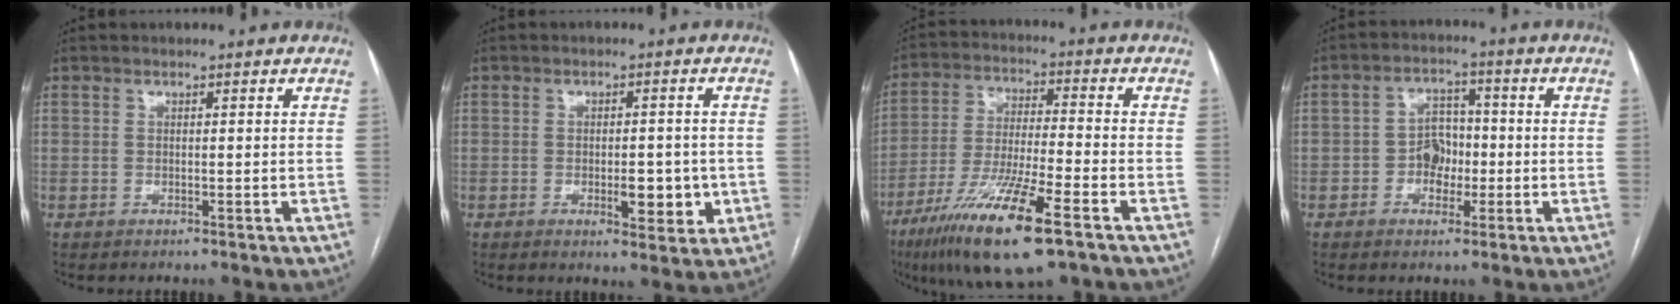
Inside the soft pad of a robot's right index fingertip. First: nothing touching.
{"total": 5.4, "force": [-1.3, 2.0, 4.9], "torque": [-0.064, -0.003, -0.011]}
{"total": 15.7, "force": [-8.9, 1.4, 12.8], "torque": [-0.259, -0.038, -0.160]}
{"total": 4.9, "force": [-1.2, 3.7, 3.1], "torque": [-0.053, 0.016, -0.022]}